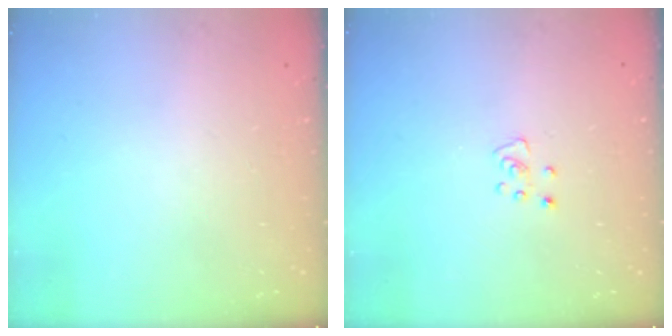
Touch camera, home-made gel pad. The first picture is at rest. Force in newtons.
{"total": 3.8, "press": 3.8, "slide": 0.3}